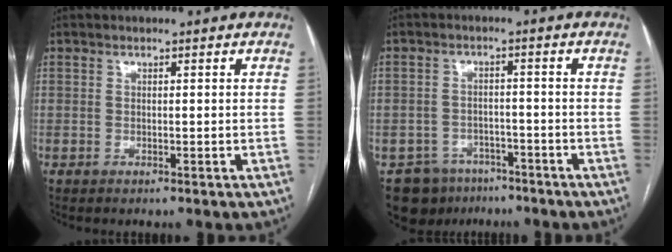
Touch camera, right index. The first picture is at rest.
{"total": 7.9, "force": [-5.3, 5.7, 0.9], "torque": [-0.013, 0.014, -0.073]}